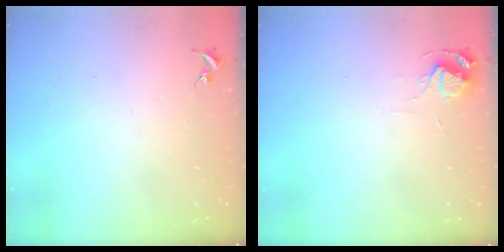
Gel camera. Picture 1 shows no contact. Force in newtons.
{"total": 5.8, "press": 5.8, "slide": 0.6}